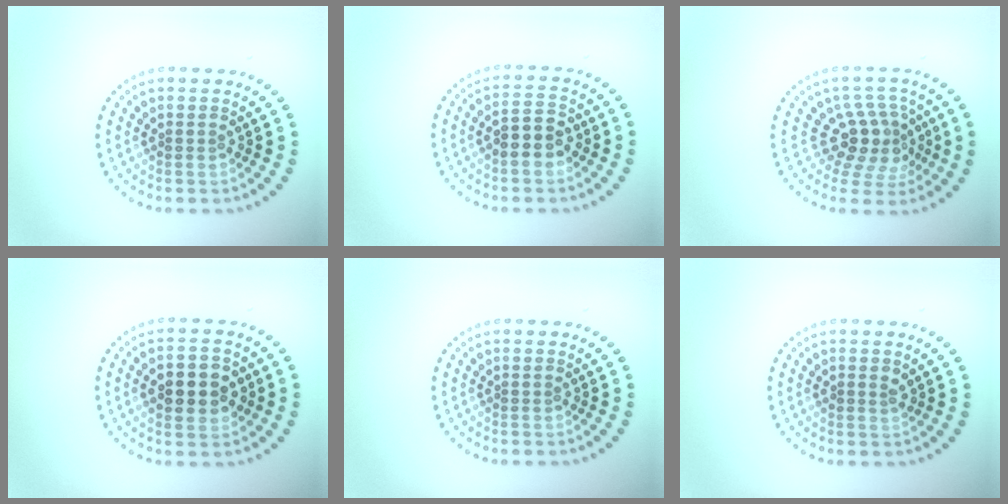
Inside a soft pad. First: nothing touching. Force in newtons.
{"total": 3.0, "press": 2.9, "slide": 0.6}
{"total": 4.0, "press": 3.3, "slide": 2.3}
{"total": 4.6, "press": 4.6, "slide": 0.3}
{"total": 0.0}
{"total": 0.8, "press": 0.8, "slide": 0.2}